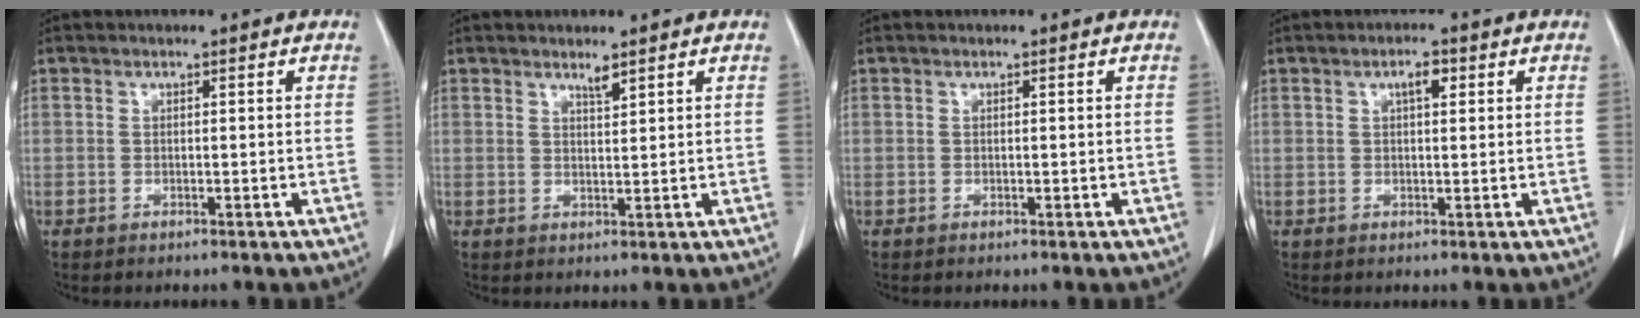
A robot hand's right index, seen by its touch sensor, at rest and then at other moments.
{"total": 1.6, "force": [1.3, 0.0, 0.8], "torque": [-0.016, -0.006, 0.025]}
{"total": 0.0}
{"total": 2.3, "force": [1.2, 0.4, 1.9], "torque": [-0.034, 0.001, 0.020]}